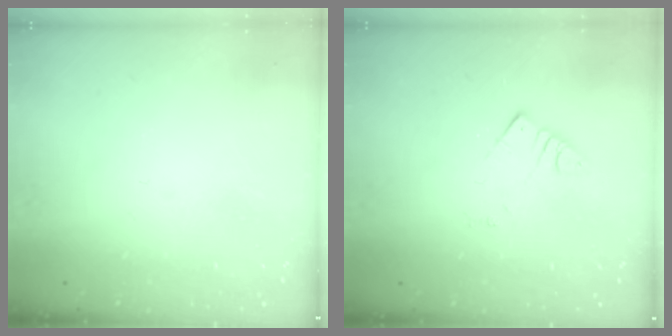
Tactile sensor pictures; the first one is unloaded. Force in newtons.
{"total": 2.8, "press": 2.7, "slide": 0.3}